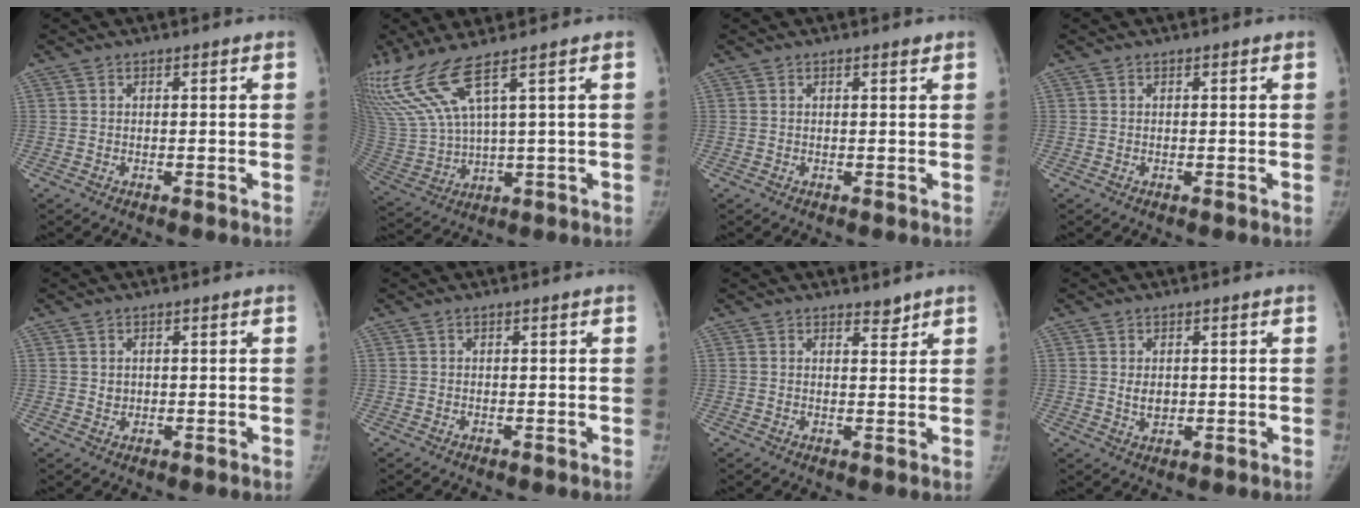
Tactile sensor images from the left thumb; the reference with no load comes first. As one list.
[{"total": 10.9, "force": [7.3, 0.7, 8.0], "torque": [-0.203, -0.030, 0.169]}, {"total": 0.6, "force": [0.5, 0.1, 0.3], "torque": [-0.001, -0.003, 0.007]}, {"total": 0.0}, {"total": 1.4, "force": [0.4, 1.2, 0.5], "torque": [-0.003, -0.003, 0.009]}, {"total": 0.0}, {"total": 1.8, "force": [1.7, 0.7, 0.3], "torque": [0.010, -0.015, 0.023]}, {"total": 2.7, "force": [0.4, 2.0, 1.8], "torque": [-0.022, -0.006, 0.011]}]